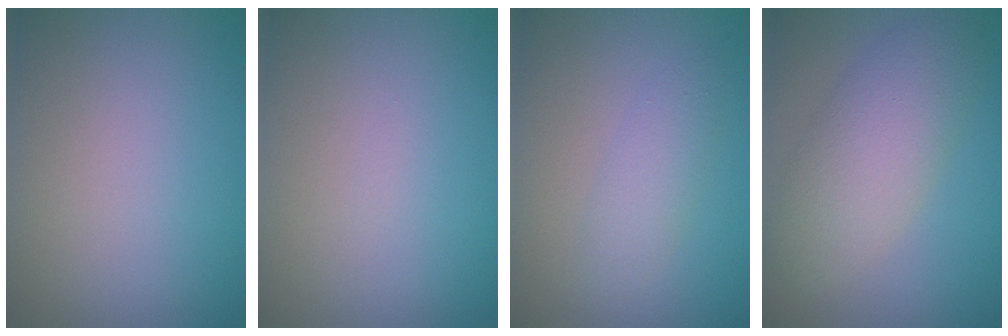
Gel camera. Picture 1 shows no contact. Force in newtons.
{"total": 0.0}
{"total": 2.0, "press": 2.0, "slide": 0.1}
{"total": 5.5, "press": 5.5, "slide": 0.1}